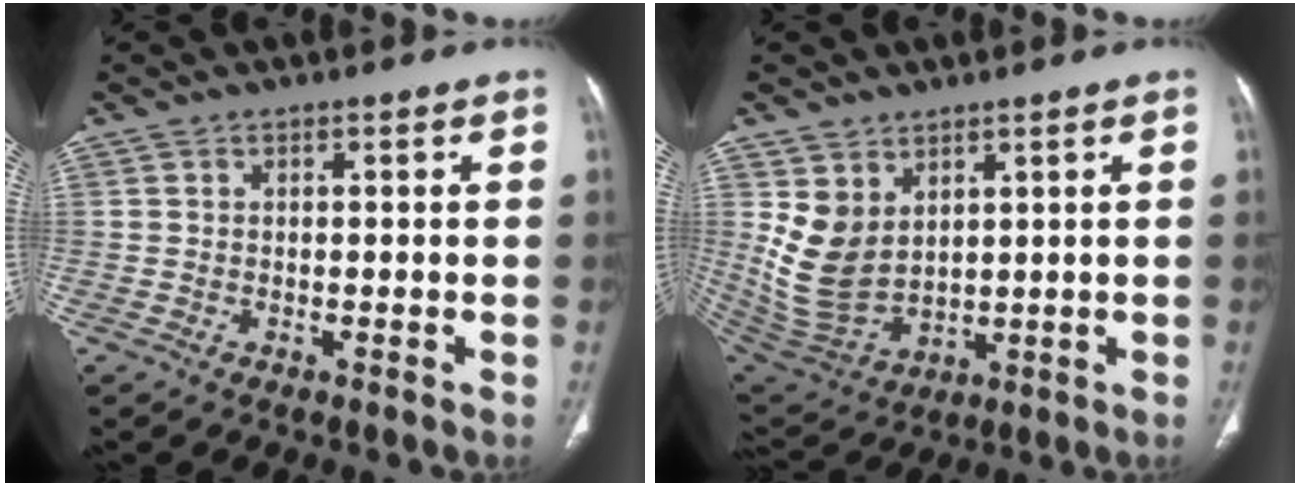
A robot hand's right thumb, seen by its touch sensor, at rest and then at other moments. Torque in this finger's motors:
{"motor_torque": [-0.10, 0.19, 0.12, 0.15, 0.13]}